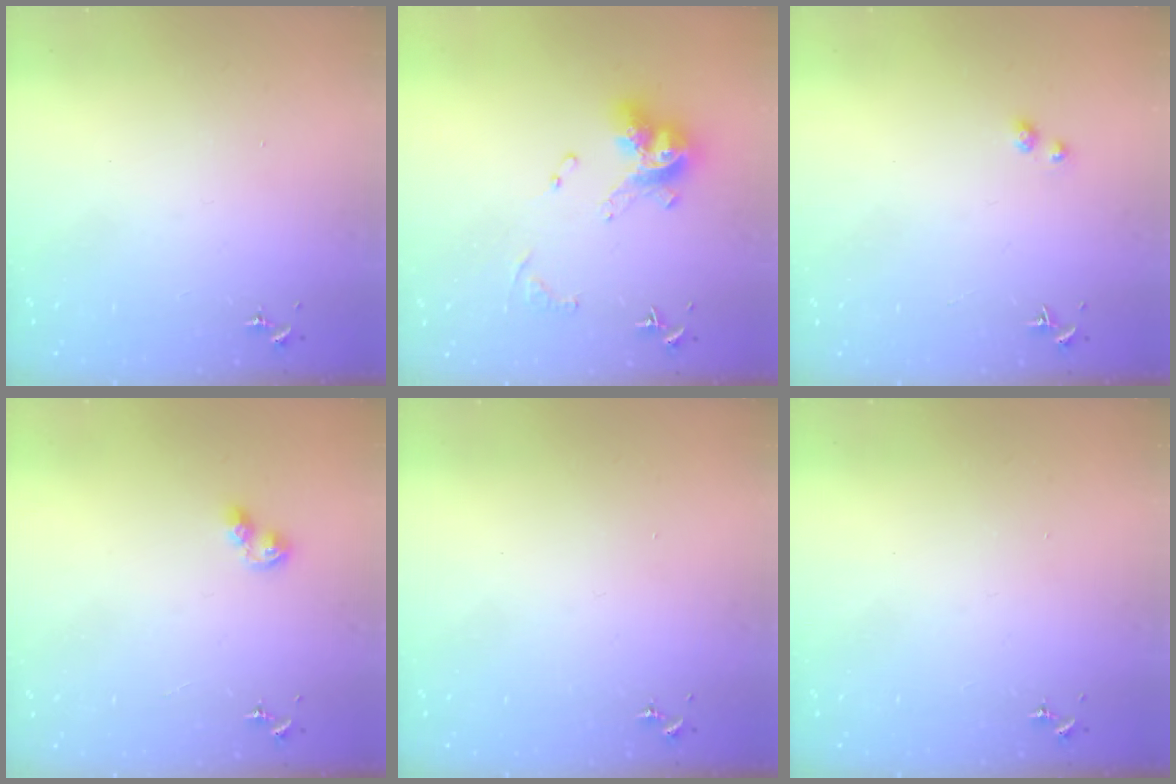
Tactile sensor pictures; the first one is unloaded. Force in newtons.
{"total": 14.4, "press": 14.3, "slide": 1.6}
{"total": 3.0, "press": 3.0, "slide": 0.1}
{"total": 5.3, "press": 5.3, "slide": 0.6}
{"total": 0.0}
{"total": 1.3, "press": 0.9, "slide": 0.9}